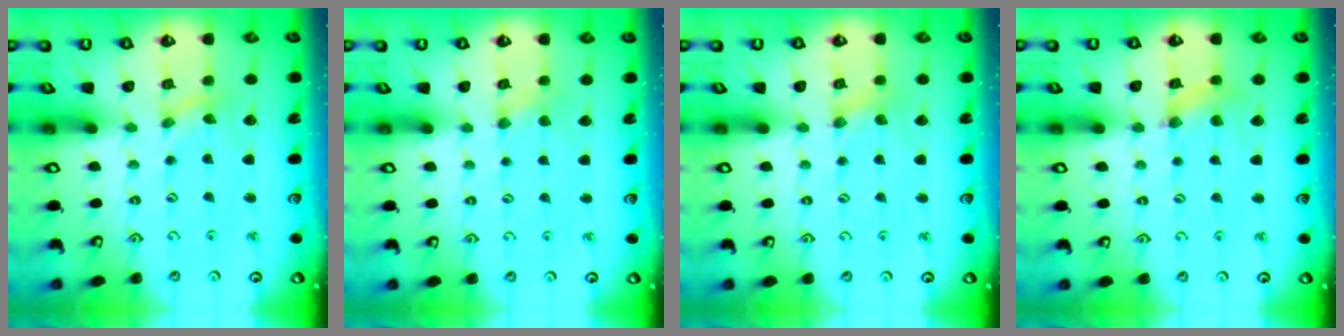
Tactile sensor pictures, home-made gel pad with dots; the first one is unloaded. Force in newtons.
{"total": 0.0}
{"total": 0.0}
{"total": 3.1, "press": 3.1, "slide": 0.4}